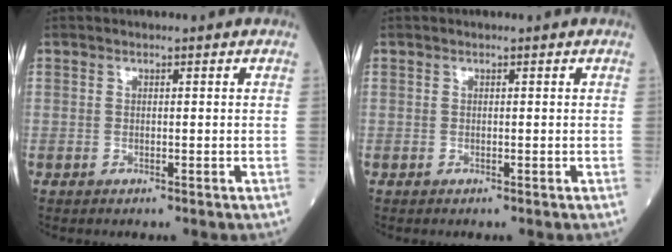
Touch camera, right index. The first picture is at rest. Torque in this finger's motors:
{"motor_torque": [0.02, -0.06, -0.02, 0.01]}